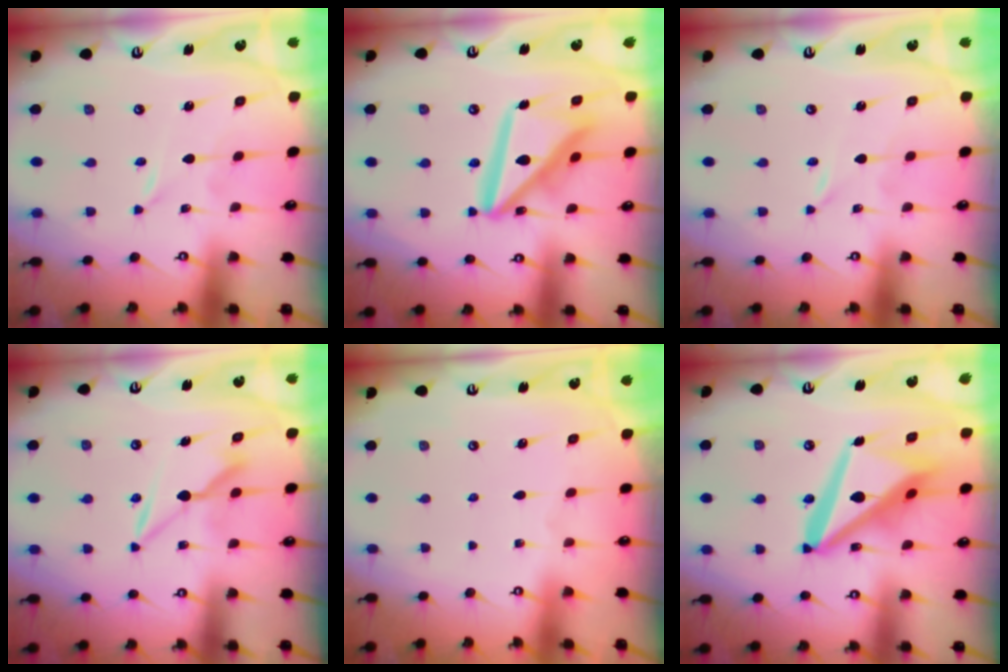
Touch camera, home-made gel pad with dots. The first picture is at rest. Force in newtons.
{"total": 17.8, "press": 17.7, "slide": 2.1}
{"total": 0.0}
{"total": 7.3, "press": 7.3, "slide": 0.6}
{"total": 0.0}
{"total": 17.6, "press": 17.4, "slide": 2.1}